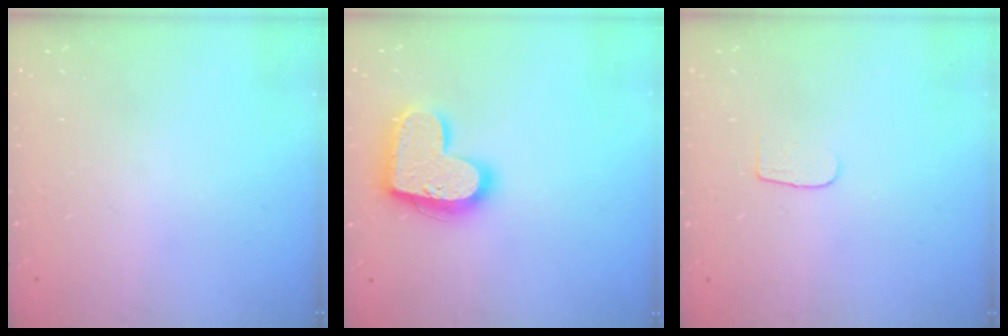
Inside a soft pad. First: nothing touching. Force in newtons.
{"total": 17.8, "press": 17.8, "slide": 1.2}
{"total": 4.8, "press": 4.8, "slide": 0.5}